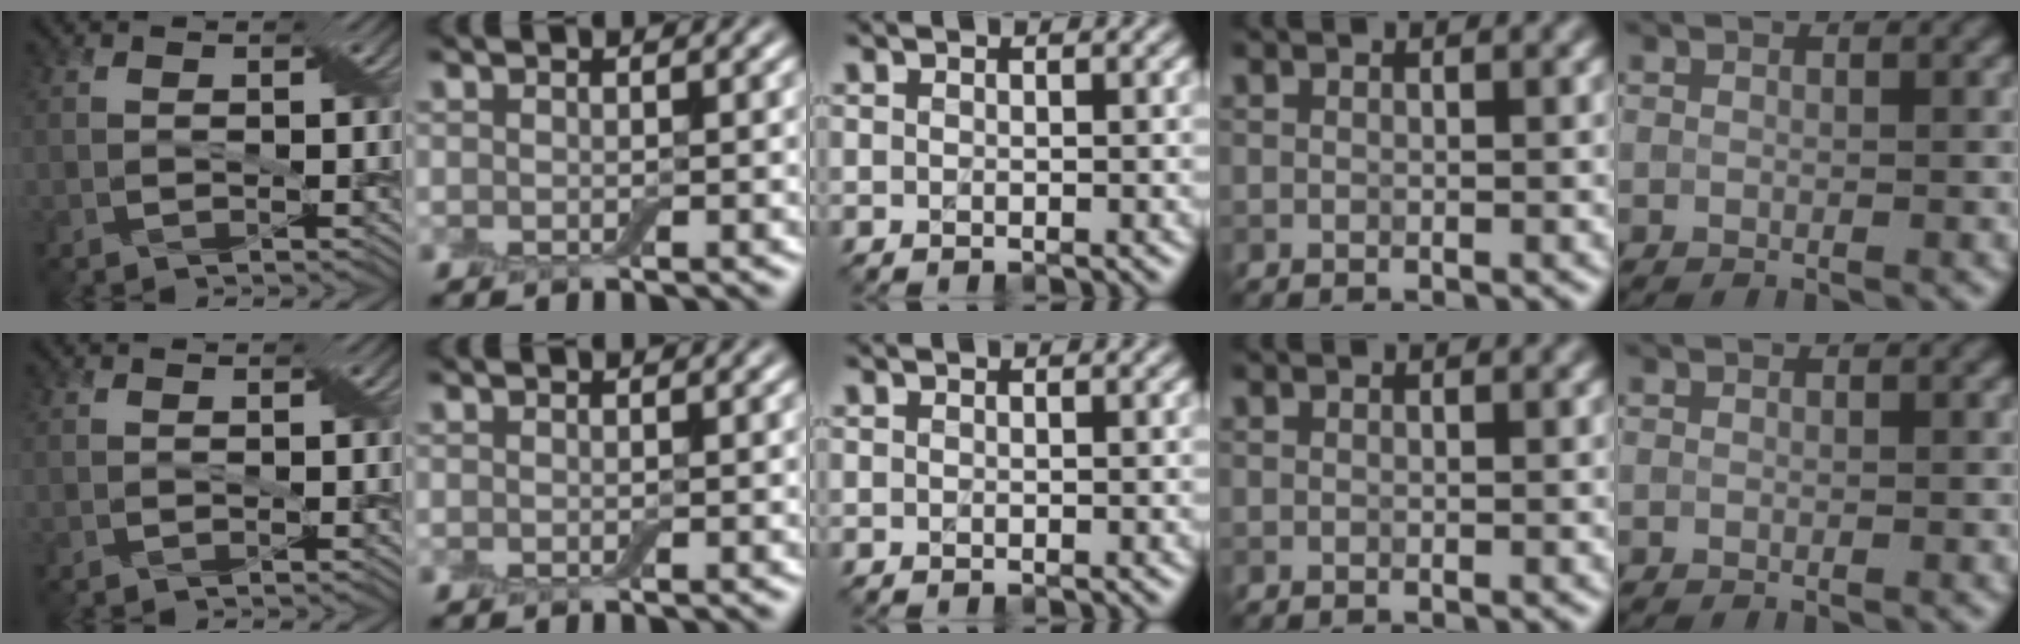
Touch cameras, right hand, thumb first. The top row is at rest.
{}